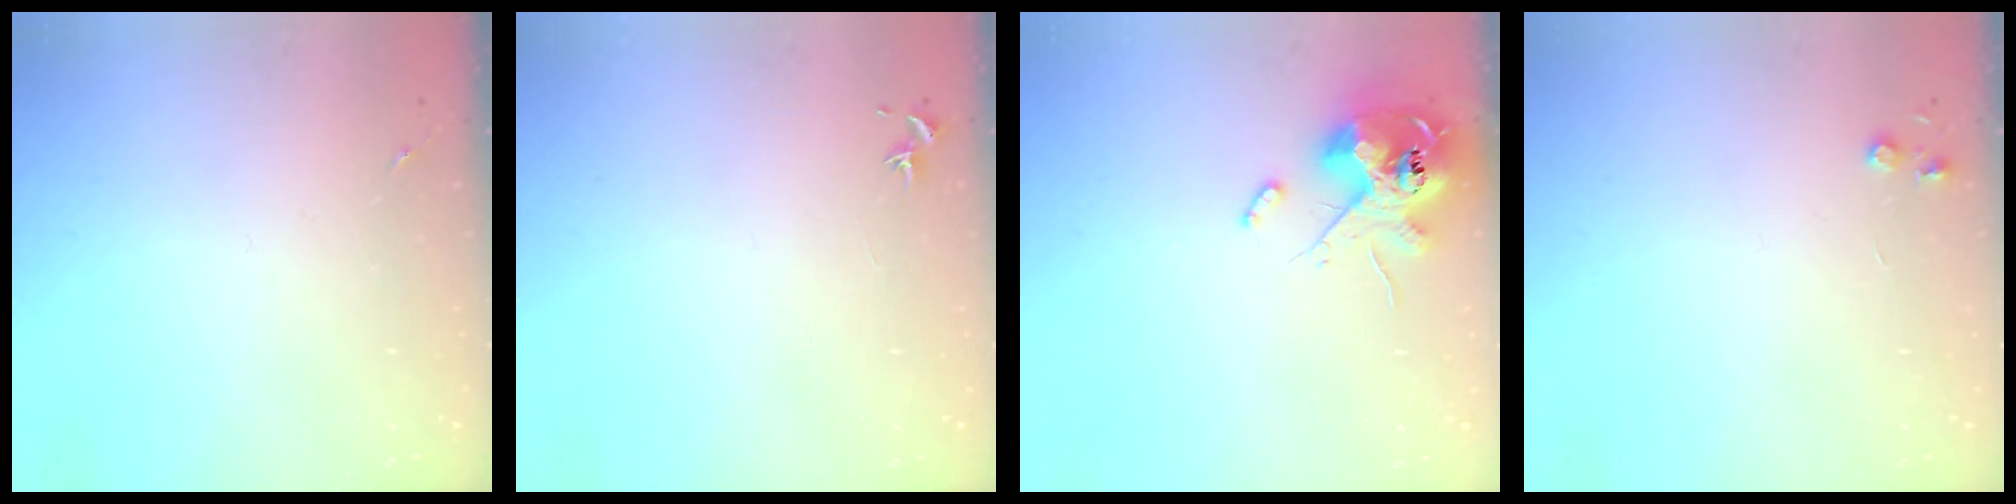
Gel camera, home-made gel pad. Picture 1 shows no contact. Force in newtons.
{"total": 0.7, "press": 0.7, "slide": 0.3}
{"total": 12.8, "press": 12.6, "slide": 2.2}
{"total": 3.8, "press": 3.7, "slide": 0.5}